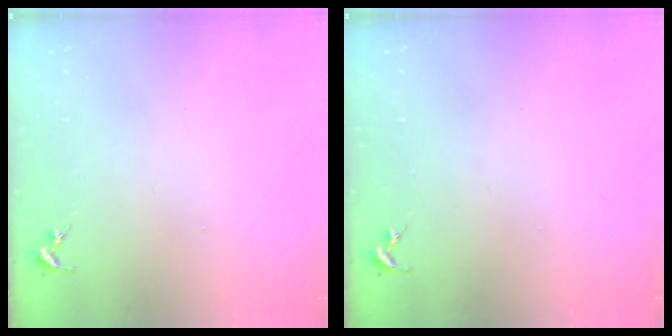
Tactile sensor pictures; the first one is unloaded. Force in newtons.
{"total": 0.0}